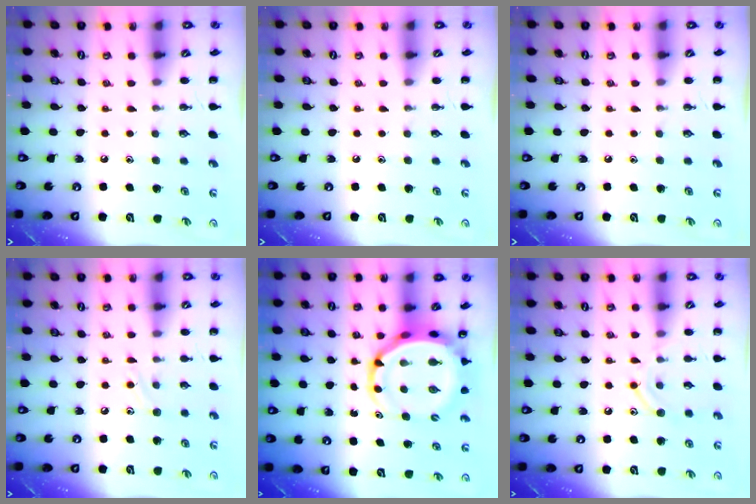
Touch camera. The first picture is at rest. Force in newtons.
{"total": 0.0}
{"total": 0.0}
{"total": 7.3, "press": 7.0, "slide": 1.9}
{"total": 7.2, "press": 6.9, "slide": 2.2}
{"total": 9.4, "press": 9.4, "slide": 1.2}